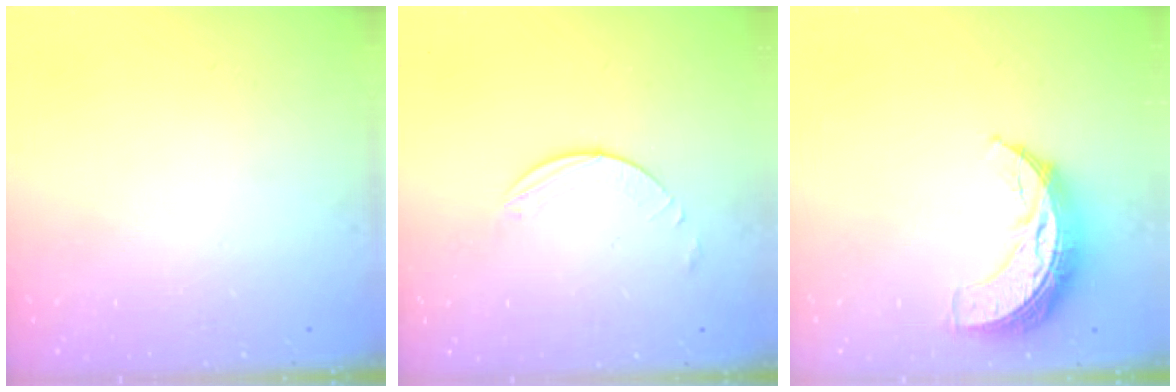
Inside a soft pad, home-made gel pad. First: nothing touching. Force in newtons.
{"total": 3.2, "press": 3.2, "slide": 0.3}
{"total": 10.9, "press": 10.9, "slide": 0.4}